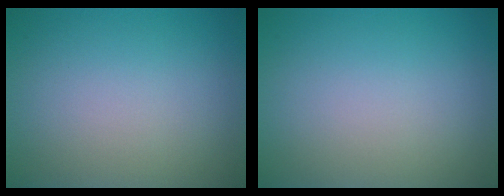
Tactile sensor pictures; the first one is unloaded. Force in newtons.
{"total": 0.0}